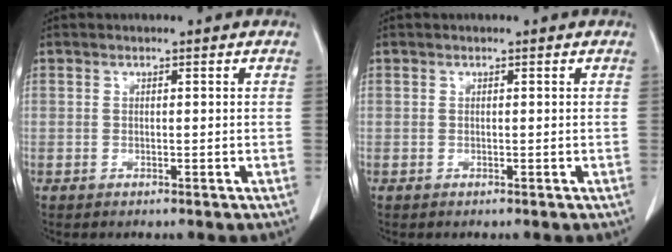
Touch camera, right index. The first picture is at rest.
{"total": 0.0}